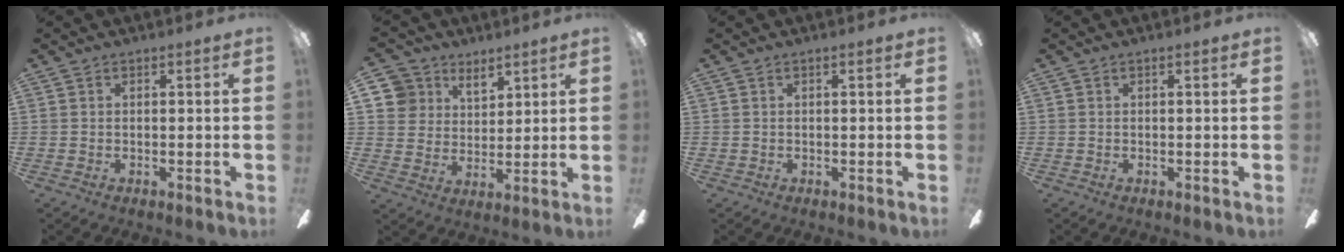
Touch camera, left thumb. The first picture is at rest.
{"total": 9.4, "force": [7.0, 6.2, 1.1], "torque": [-0.039, -0.039, 0.137]}
{"total": 0.5, "force": [0.1, 0.3, 0.4], "torque": [-0.008, 0.004, 0.000]}
{"total": 0.0}